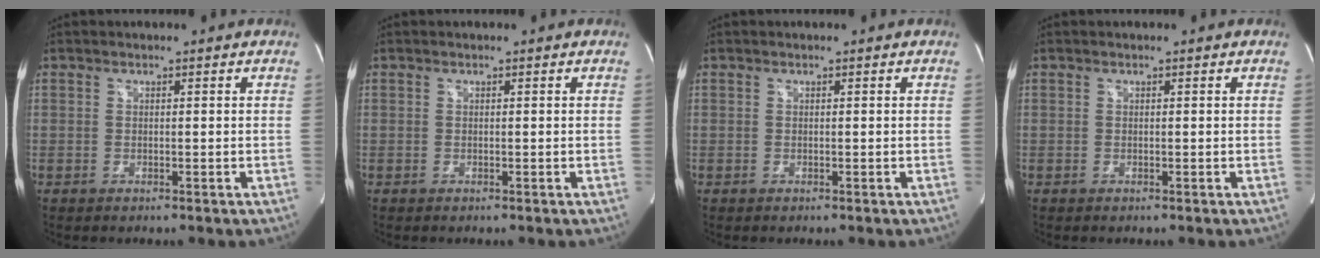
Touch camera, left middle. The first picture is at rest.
{"total": 0.0}
{"total": 0.0}
{"total": 0.0}